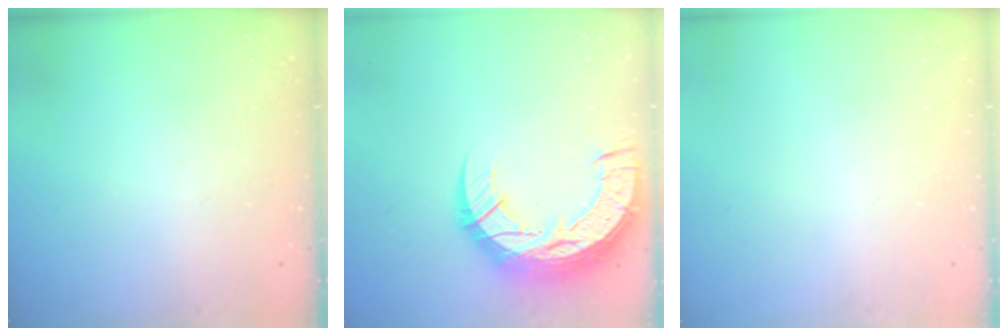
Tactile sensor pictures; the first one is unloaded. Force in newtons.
{"total": 19.2, "press": 19.1, "slide": 1.4}
{"total": 0.0}